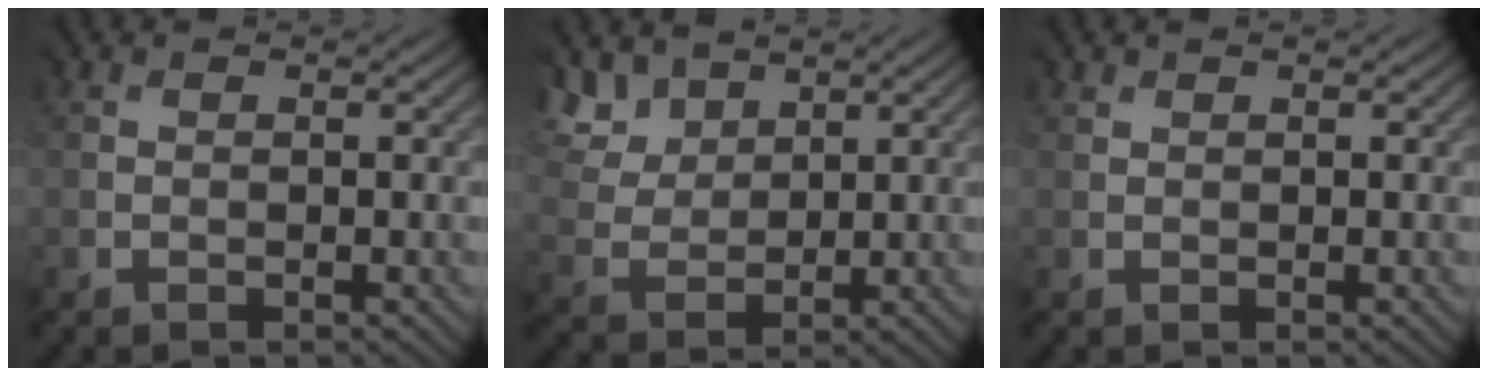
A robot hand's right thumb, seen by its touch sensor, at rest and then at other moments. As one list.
[{"total": 5.9, "force": [4.8, 3.0, 1.4], "torque": [-0.070, 0.009, 0.091]}, {"total": 1.0, "force": [0.9, 0.4, -0.1], "torque": [0.002, -0.001, 0.017]}]